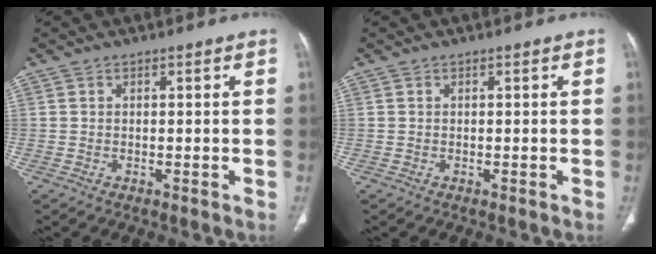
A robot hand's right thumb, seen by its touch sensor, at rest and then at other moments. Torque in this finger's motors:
{"motor_torque": [-0.02, 0.02, 0.00, 0.03, 0.00]}